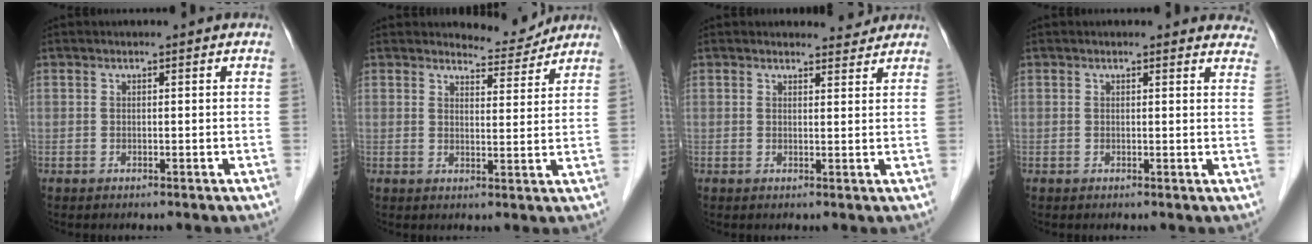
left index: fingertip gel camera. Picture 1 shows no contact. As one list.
[{"total": 4.1, "force": [4.0, 0.5, -0.5], "torque": [-0.001, -0.015, 0.057]}, {"total": 2.4, "force": [2.3, 0.4, -0.3], "torque": [-0.001, -0.009, 0.025]}, {"total": 7.2, "force": [6.8, 2.0, 0.9], "torque": [0.025, -0.011, 0.039]}]